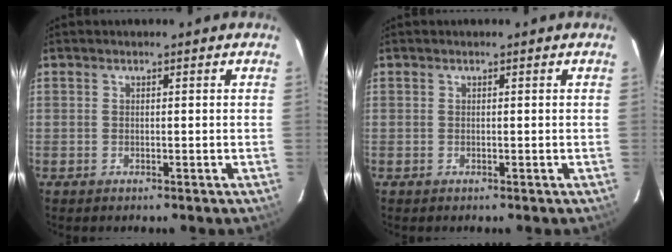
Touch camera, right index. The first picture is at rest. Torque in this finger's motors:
{"motor_torque": [0.14, -0.05, 0.08, 0.01]}